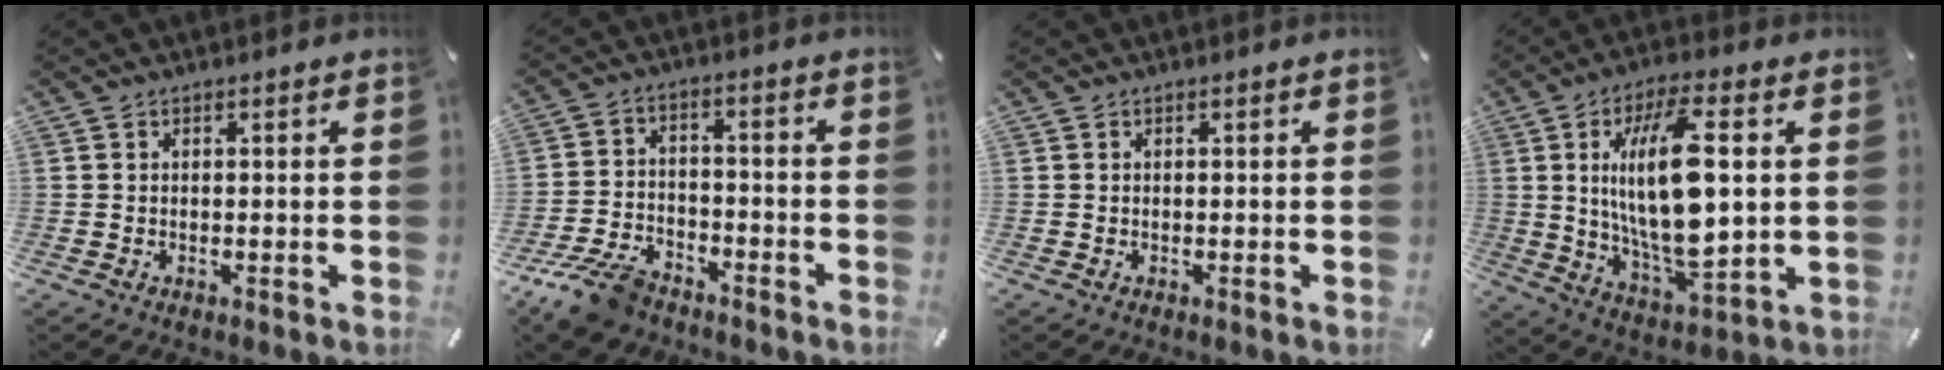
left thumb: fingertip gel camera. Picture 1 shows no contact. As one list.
[{"total": 9.8, "force": [-7.5, 4.6, 4.3], "torque": [-0.085, 0.038, -0.142]}, {"total": 0.0}, {"total": 19.2, "force": [3.3, 7.2, 17.5], "torque": [-0.346, -0.019, 0.044]}]